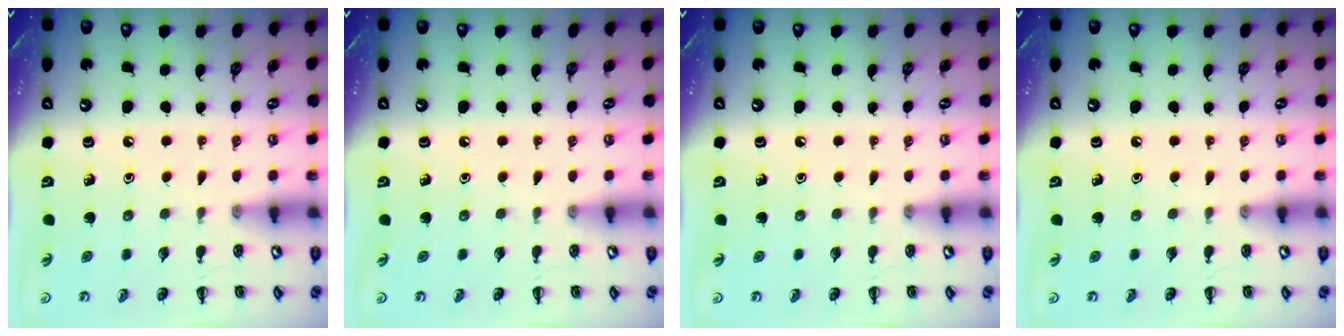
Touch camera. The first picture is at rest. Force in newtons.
{"total": 0.0}
{"total": 0.0}
{"total": 0.0}